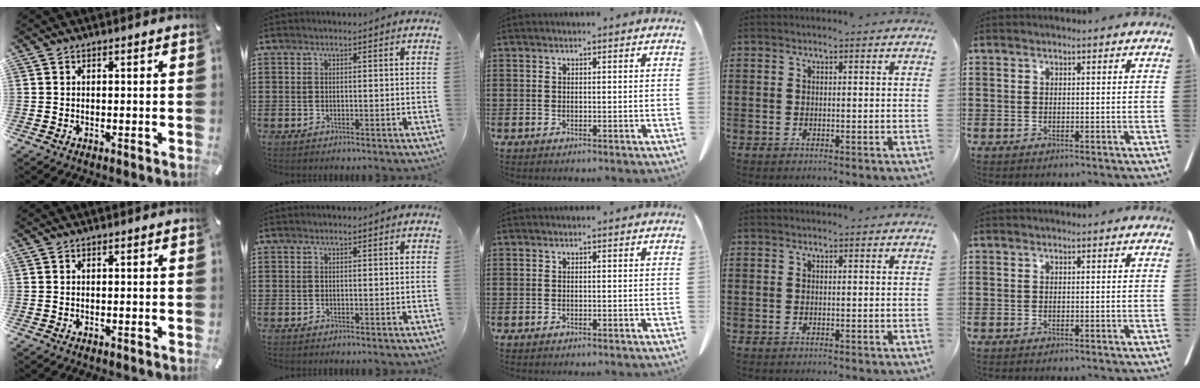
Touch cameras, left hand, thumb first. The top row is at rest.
{}